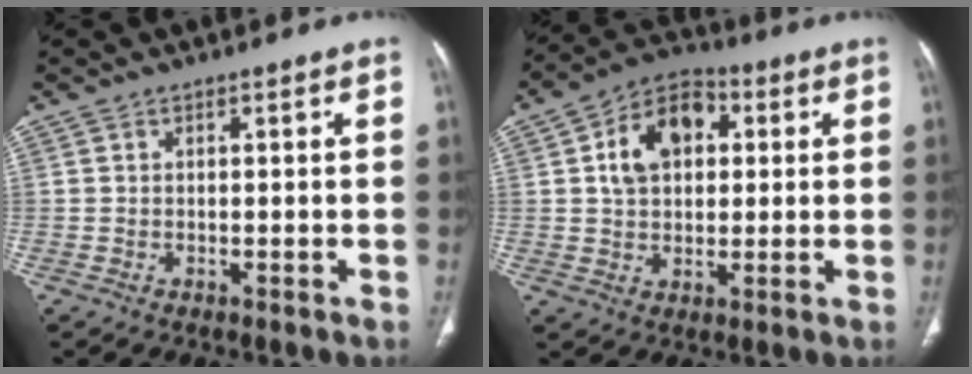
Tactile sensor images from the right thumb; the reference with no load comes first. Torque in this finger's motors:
{"motor_torque": [0.17, 0.18, 0.09, -0.02, 0.08]}